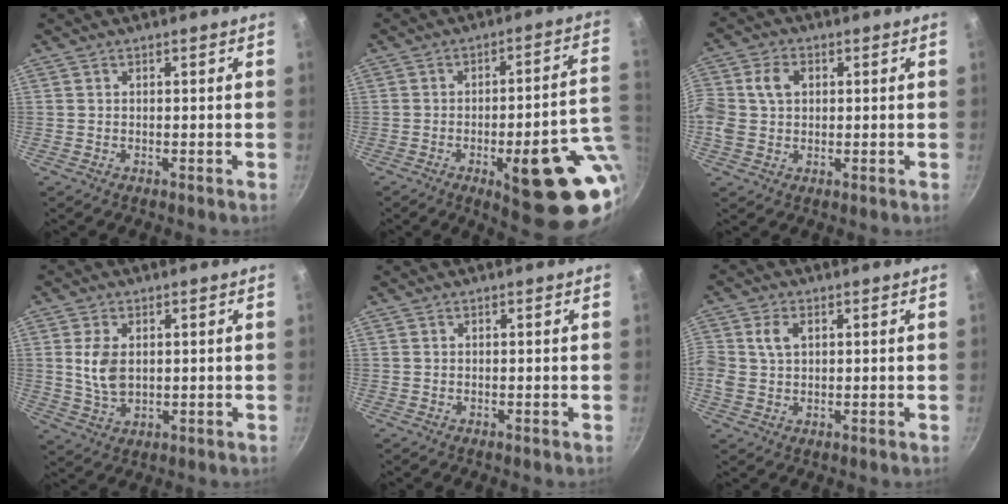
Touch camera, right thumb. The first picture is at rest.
{"total": 19.9, "force": [-5.6, 5.9, 18.2], "torque": [-0.192, 0.015, -0.067]}
{"total": 7.7, "force": [1.1, 5.9, 4.8], "torque": [-0.092, 0.014, 0.011]}
{"total": 6.6, "force": [1.1, 4.1, 5.0], "torque": [-0.095, -0.007, 0.026]}
{"total": 0.0}
{"total": 5.0, "force": [1.2, 3.6, 3.4], "torque": [-0.062, 0.004, 0.020]}